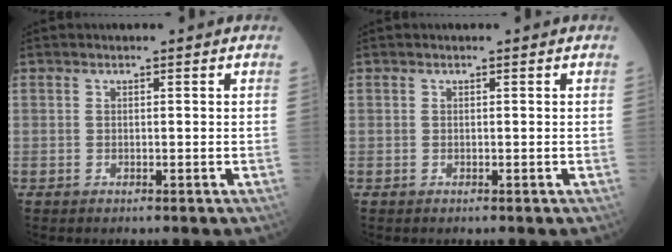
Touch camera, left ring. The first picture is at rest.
{"total": 0.0}